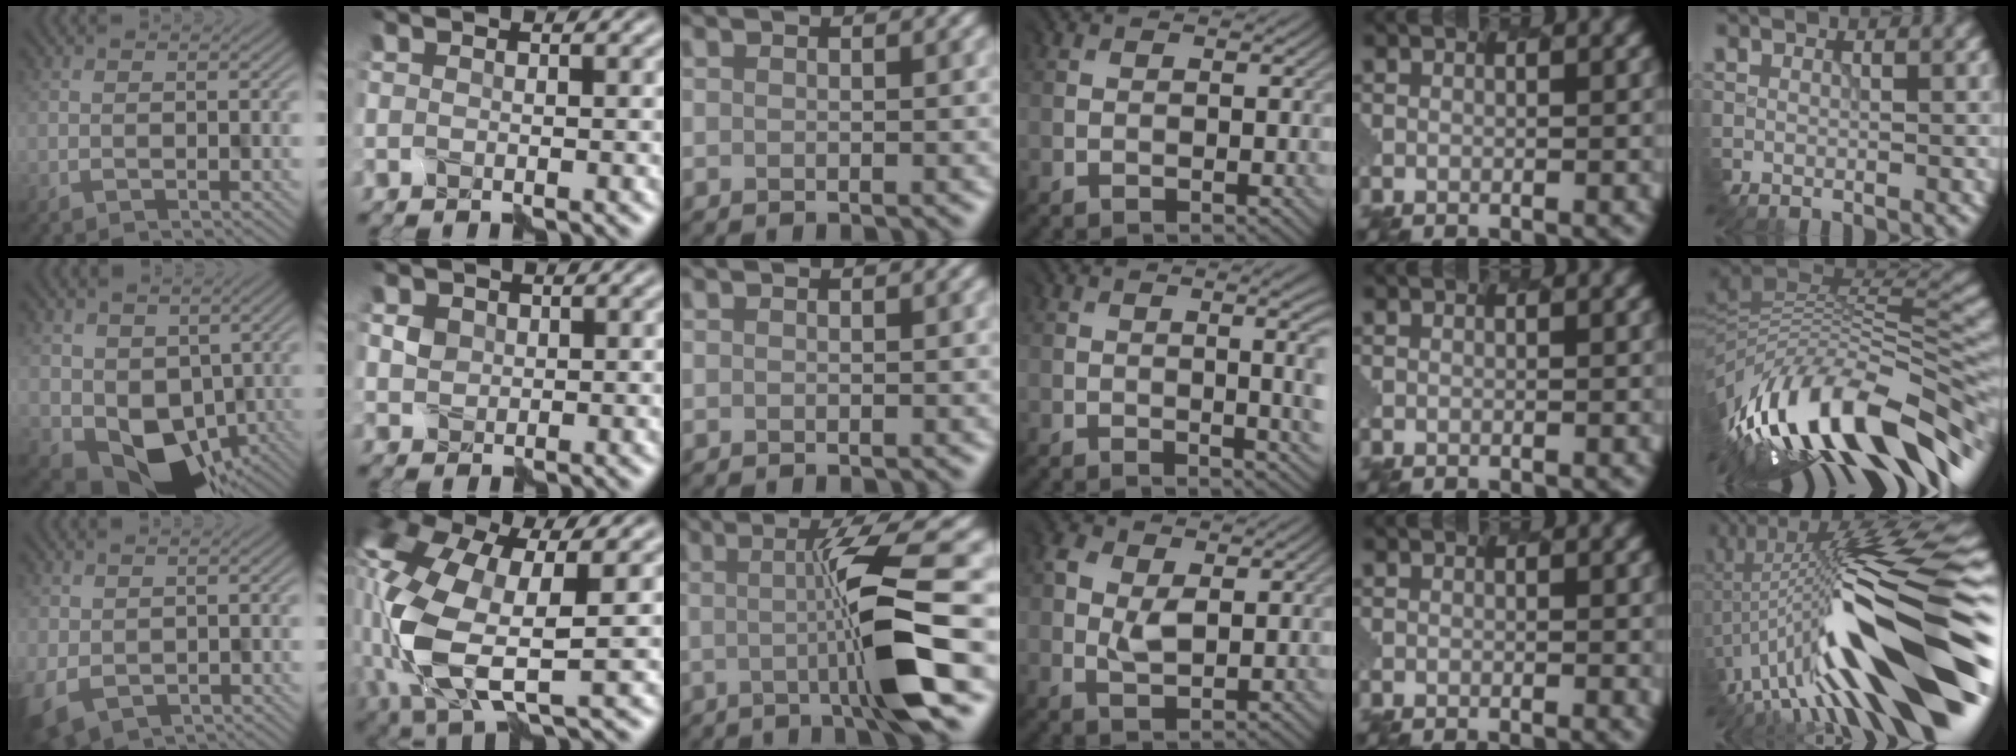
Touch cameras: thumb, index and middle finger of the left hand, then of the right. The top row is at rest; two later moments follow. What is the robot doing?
{"motion": "disassemble", "object": "hinged jar"}